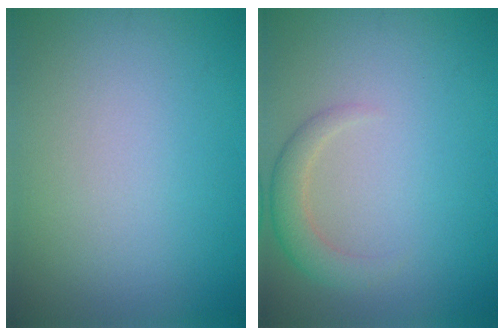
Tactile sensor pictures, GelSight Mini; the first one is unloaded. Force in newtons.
{"total": 2.4, "press": 2.3, "slide": 0.3}